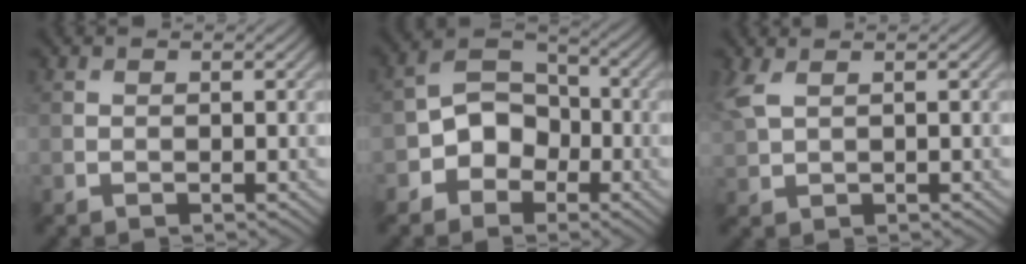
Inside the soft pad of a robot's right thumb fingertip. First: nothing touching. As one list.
[{"total": 6.2, "force": [-2.6, 4.8, 2.9], "torque": [-0.043, 0.008, -0.069]}, {"total": 3.1, "force": [1.5, 1.4, 2.4], "torque": [-0.076, 0.009, 0.034]}]